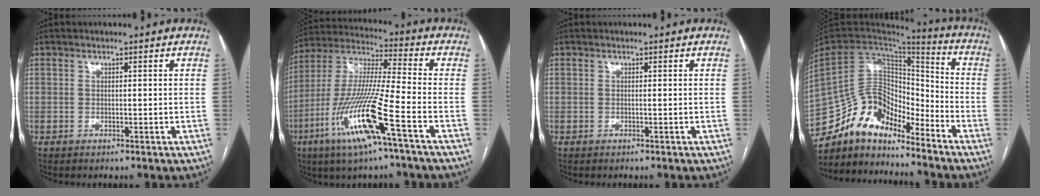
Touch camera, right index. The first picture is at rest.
{"total": 16.8, "force": [-7.6, 0.3, 14.9], "torque": [-0.312, -0.020, -0.146]}
{"total": 0.0}
{"total": 14.2, "force": [-12.5, 5.5, 3.8], "torque": [-0.065, 0.060, -0.229]}